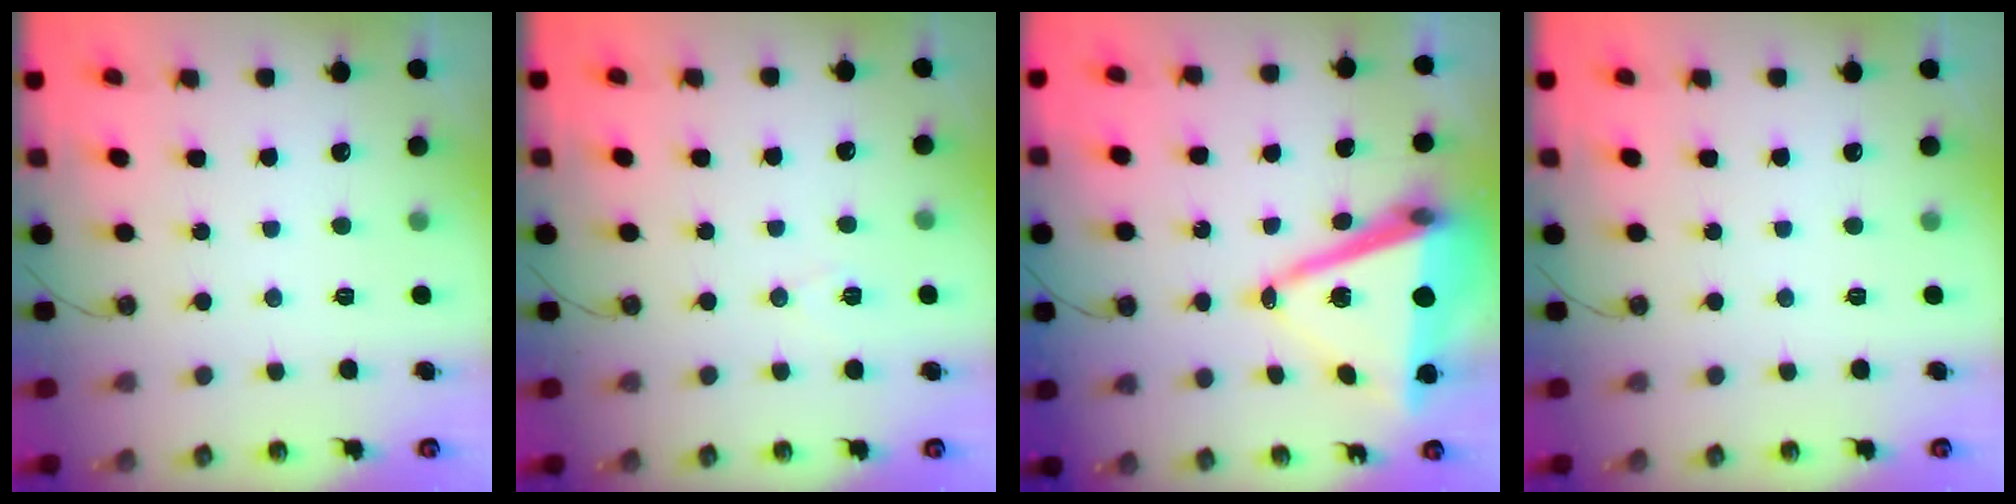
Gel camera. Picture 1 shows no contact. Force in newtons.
{"total": 7.0, "press": 5.4, "slide": 4.4}
{"total": 15.4, "press": 14.9, "slide": 3.8}
{"total": 0.0}